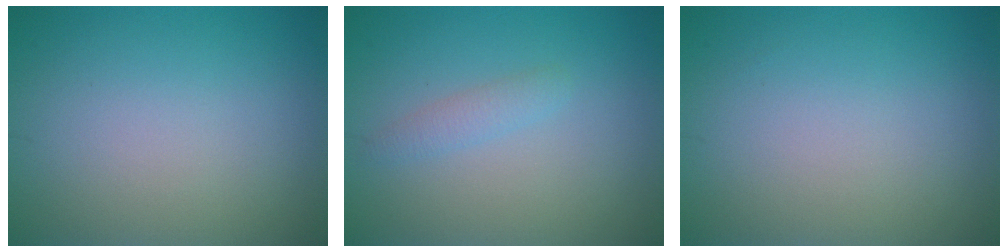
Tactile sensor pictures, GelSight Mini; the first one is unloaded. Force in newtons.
{"total": 1.3, "press": 1.3, "slide": 0.0}
{"total": 0.0}